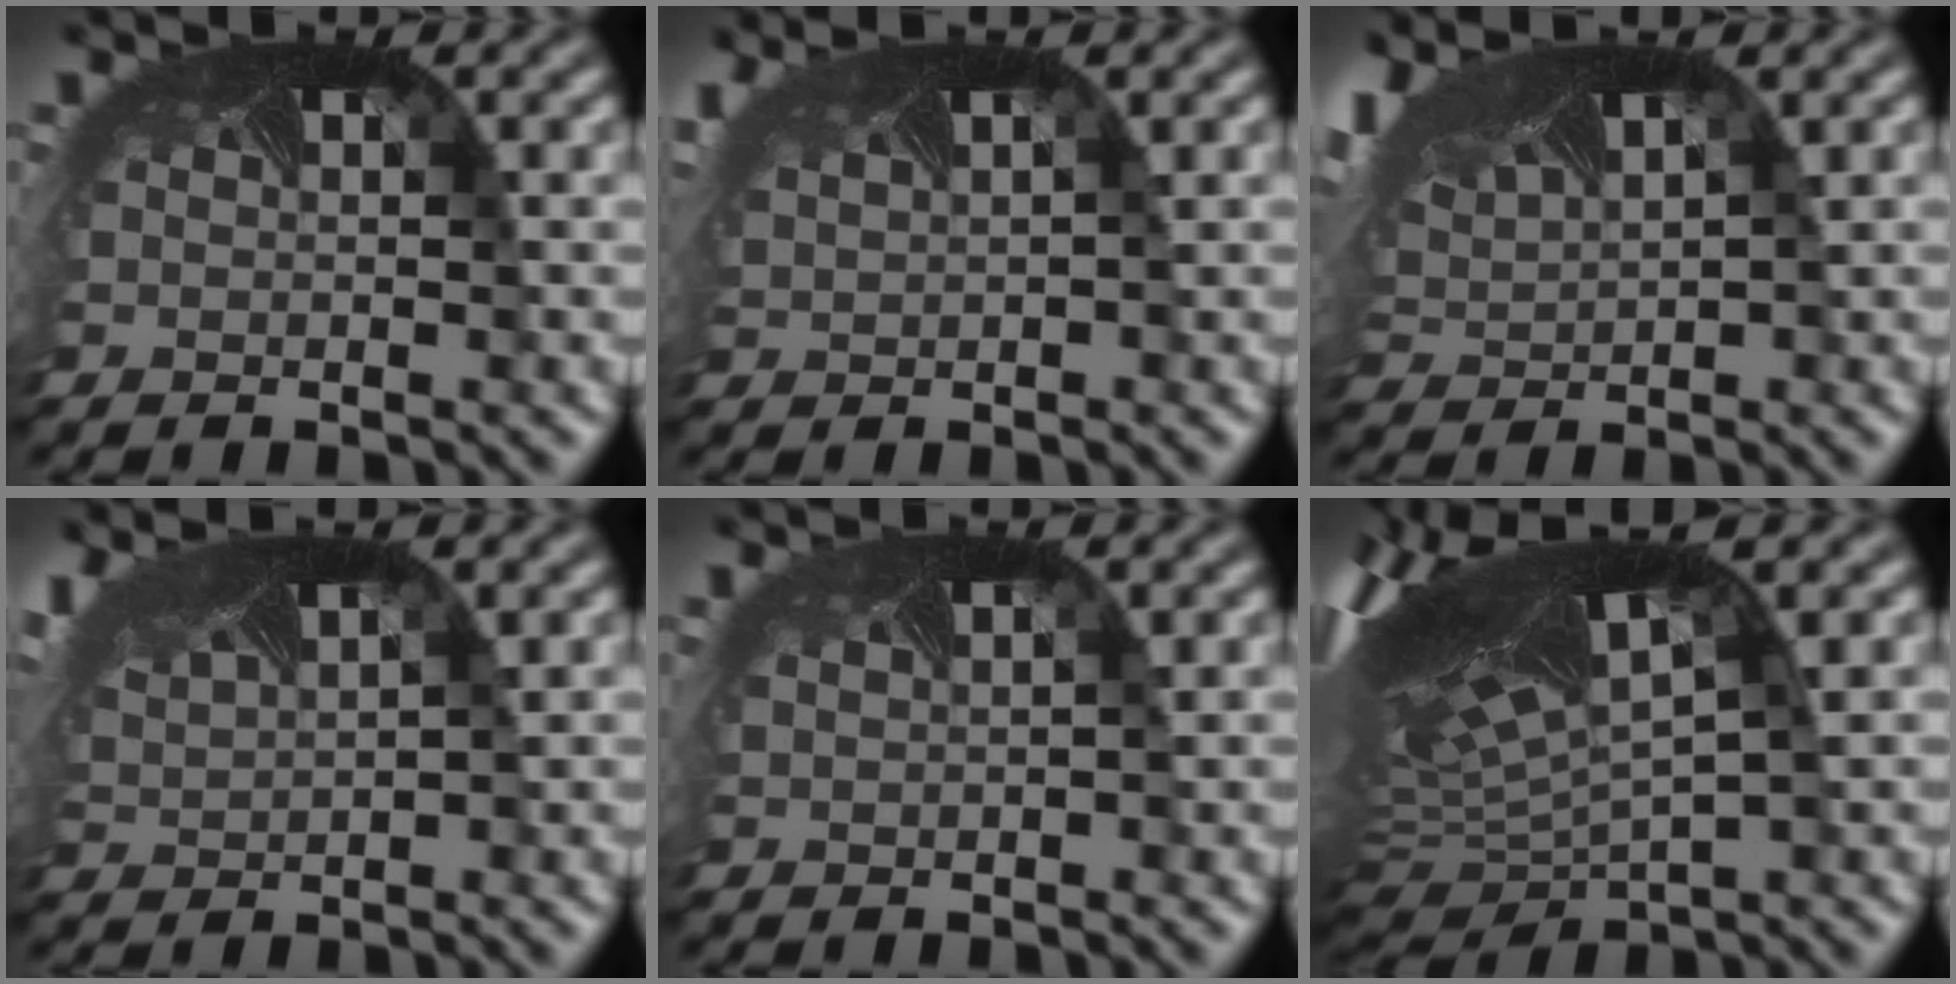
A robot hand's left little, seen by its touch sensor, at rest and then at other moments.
{"total": 6.2, "force": [2.4, 3.1, 4.9], "torque": [-0.123, 0.027, 0.048]}
{"total": 9.3, "force": [4.8, 4.2, 6.8], "torque": [-0.162, 0.035, 0.087]}
{"total": 7.7, "force": [3.8, 3.6, 5.6], "torque": [-0.137, 0.030, 0.069]}
{"total": 0.8, "force": [0.4, 0.5, 0.5], "torque": [-0.011, 0.012, 0.003]}
{"total": 12.8, "force": [3.0, 5.4, 11.3], "torque": [-0.258, 0.007, 0.078]}